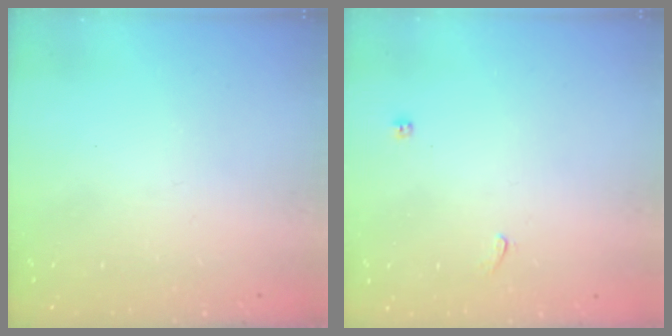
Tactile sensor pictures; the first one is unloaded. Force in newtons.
{"total": 1.9, "press": 1.6, "slide": 1.0}